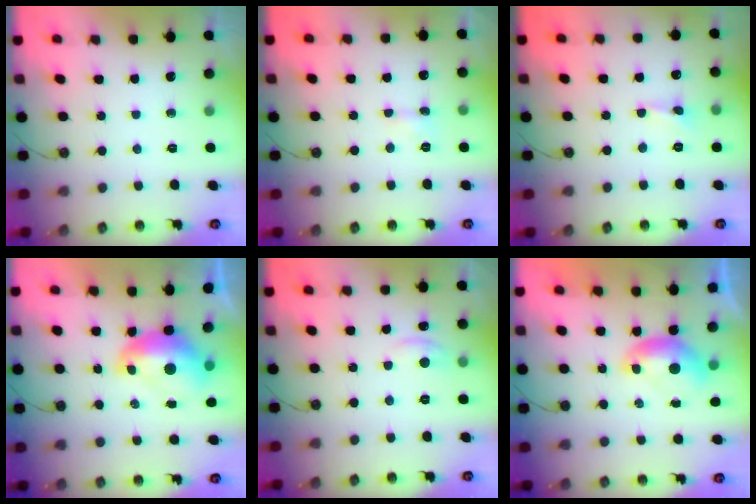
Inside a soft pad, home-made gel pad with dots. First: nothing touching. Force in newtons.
{"total": 1.4, "press": 1.3, "slide": 0.3}
{"total": 0.0}
{"total": 2.6, "press": 2.5, "slide": 0.7}
{"total": 0.7, "press": 0.3, "slide": 0.6}
{"total": 0.0}